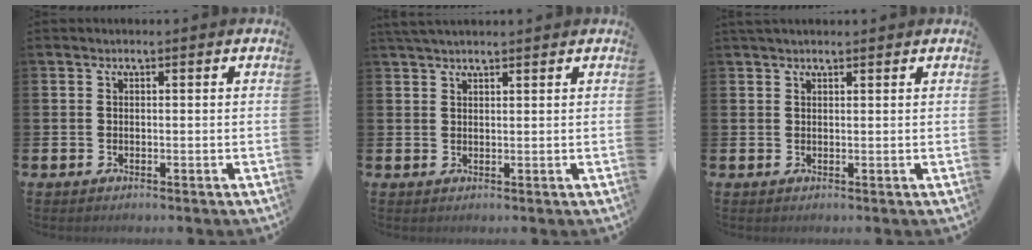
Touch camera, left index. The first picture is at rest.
{"total": 2.2, "force": [2.0, 0.4, 0.8], "torque": [-0.015, 0.001, 0.037]}
{"total": 1.3, "force": [1.2, 0.3, 0.4], "torque": [0.003, -0.002, 0.020]}